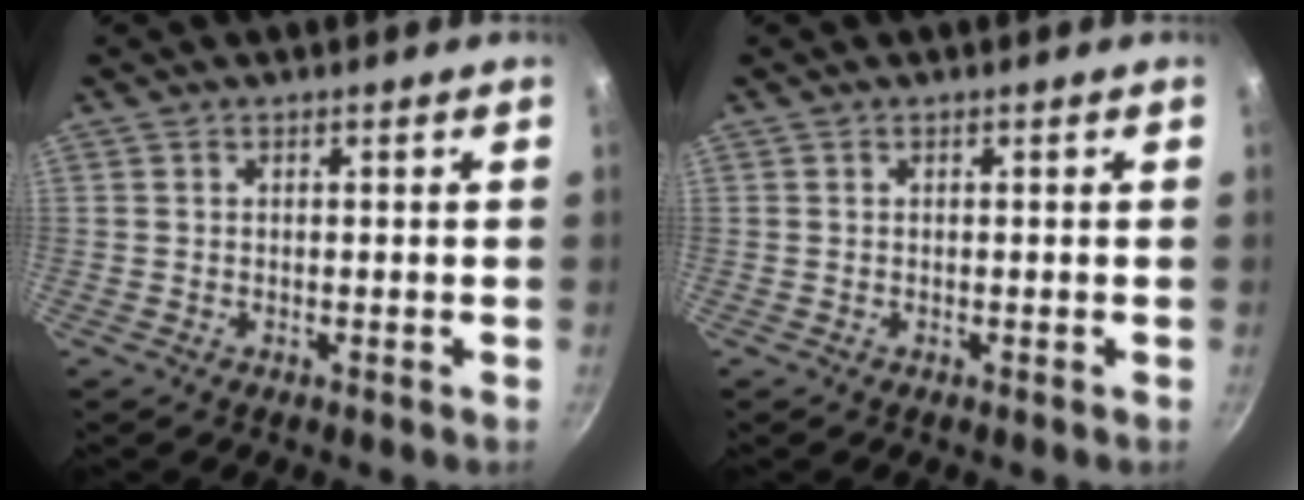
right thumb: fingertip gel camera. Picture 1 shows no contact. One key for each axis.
{"total": 0.0}